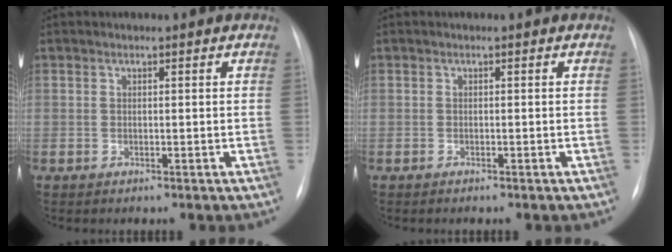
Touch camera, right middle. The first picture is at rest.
{"total": 0.6, "force": [-0.5, 0.1, 0.3], "torque": [-0.012, -0.002, -0.006]}